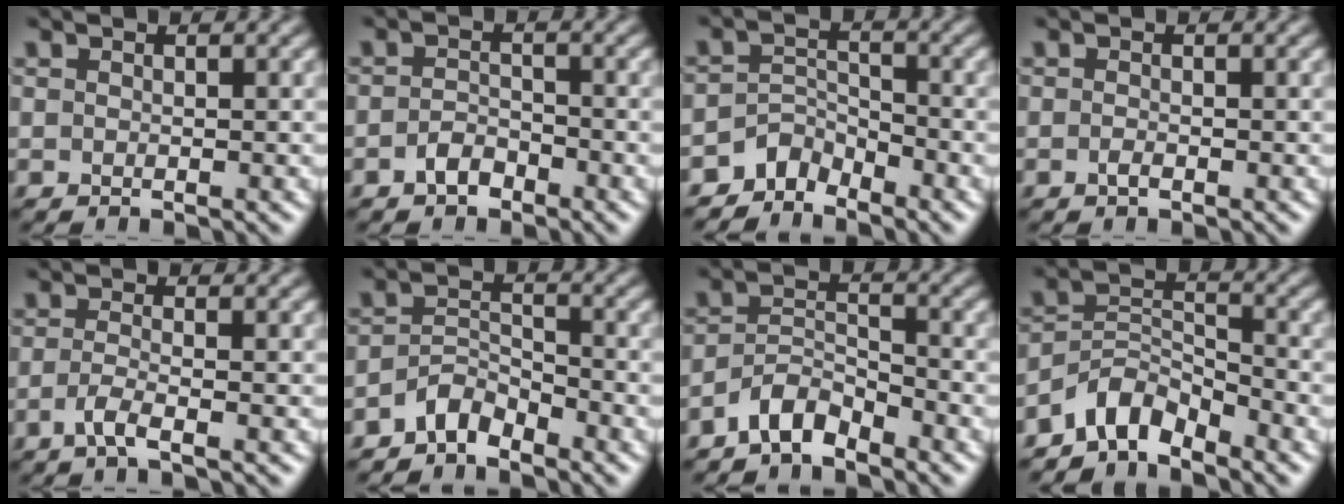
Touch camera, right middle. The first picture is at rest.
{"total": 1.9, "force": [-1.3, 1.1, 1.0], "torque": [-0.018, 0.005, -0.026]}
{"total": 2.8, "force": [-2.5, 1.2, 0.4], "torque": [-0.002, 0.011, -0.055]}
{"total": 0.7, "force": [-0.4, 0.2, 0.6], "torque": [-0.013, -0.001, -0.008]}
{"total": 2.0, "force": [-1.1, 0.4, 1.7], "torque": [-0.035, -0.002, -0.030]}
{"total": 2.8, "force": [-2.4, 1.0, 1.0], "torque": [-0.017, 0.011, -0.051]}
{"total": 3.3, "force": [-2.8, 1.2, 1.5], "torque": [-0.026, 0.010, -0.060]}
{"total": 4.2, "force": [-3.6, 1.7, 1.5], "torque": [-0.021, 0.007, -0.079]}